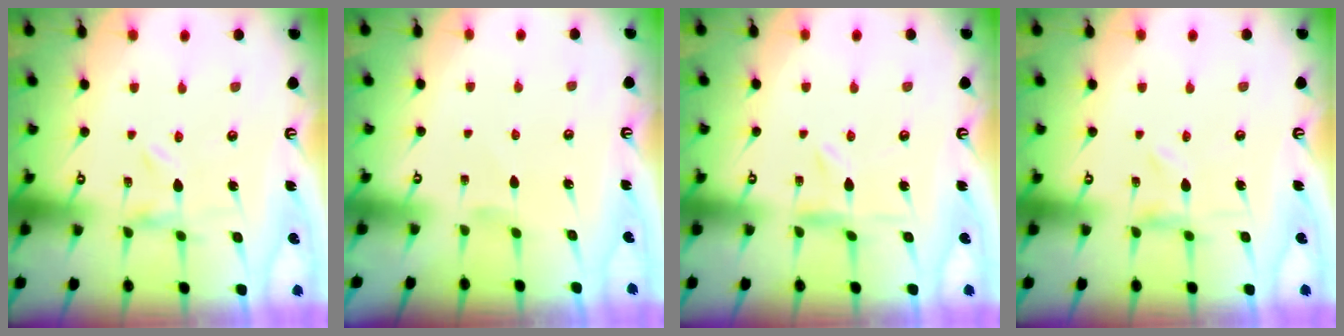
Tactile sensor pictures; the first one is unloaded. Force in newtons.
{"total": 0.0}
{"total": 0.5, "press": 0.4, "slide": 0.3}
{"total": 0.7, "press": 0.7, "slide": 0.2}